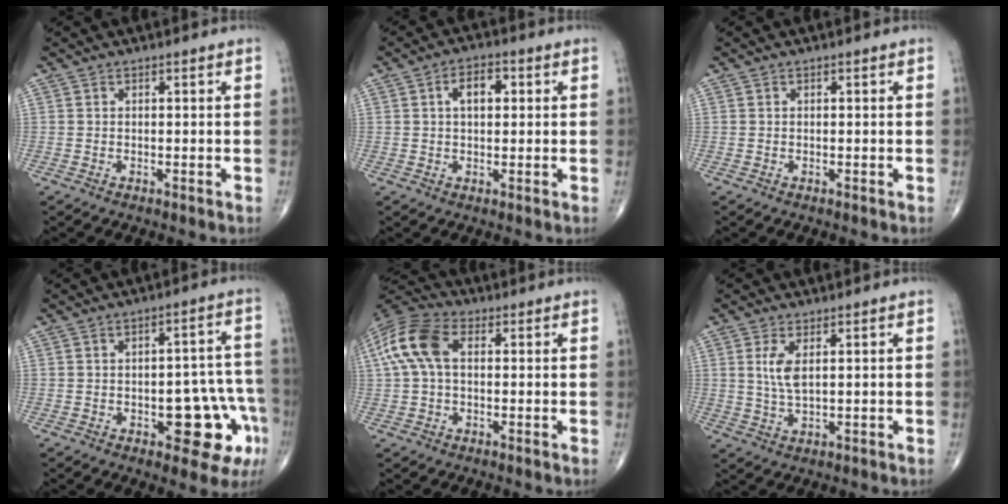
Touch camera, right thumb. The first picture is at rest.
{"total": 5.5, "force": [1.3, 3.1, 4.4], "torque": [-0.064, 0.009, 0.017]}
{"total": 0.0}
{"total": 12.8, "force": [-4.6, 5.9, 10.4], "torque": [-0.083, 0.039, -0.047]}
{"total": 11.1, "force": [1.9, 6.7, 8.6], "torque": [-0.195, 0.032, 0.030]}
{"total": 4.6, "force": [1.3, 1.7, 4.0], "torque": [-0.088, -0.009, 0.033]}